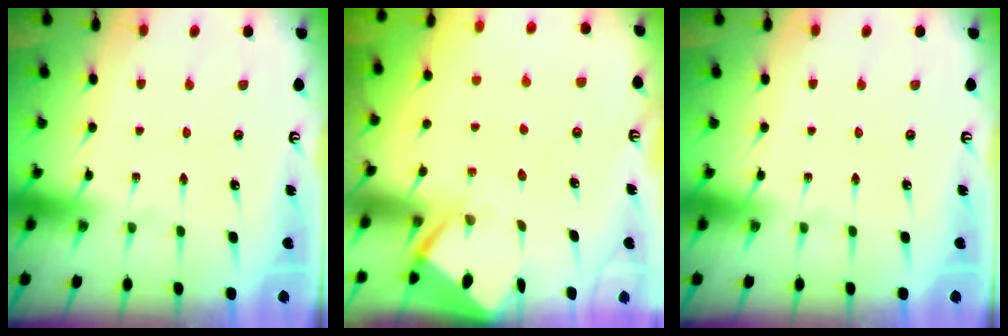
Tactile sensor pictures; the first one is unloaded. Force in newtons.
{"total": 3.4, "press": 3.4, "slide": 0.3}
{"total": 0.0}